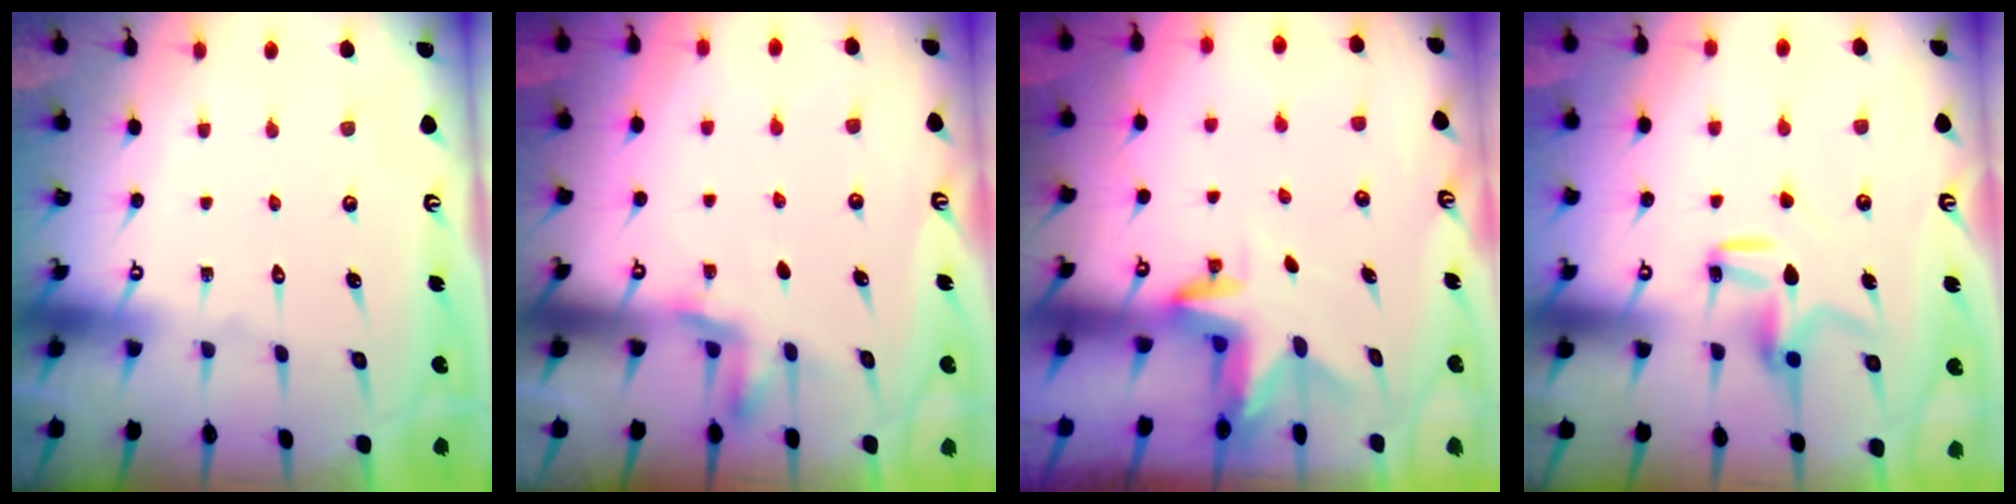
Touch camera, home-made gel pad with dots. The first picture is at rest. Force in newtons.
{"total": 3.4, "press": 3.4, "slide": 0.6}
{"total": 2.7, "press": 2.7, "slide": 0.1}
{"total": 10.0, "press": 10.0, "slide": 0.3}